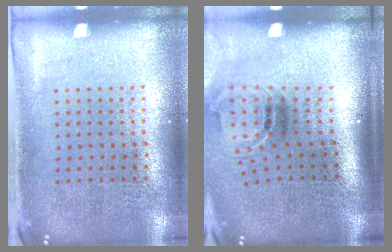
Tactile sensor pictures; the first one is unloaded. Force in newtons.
{"total": 1.9, "press": 1.2, "slide": 1.5}